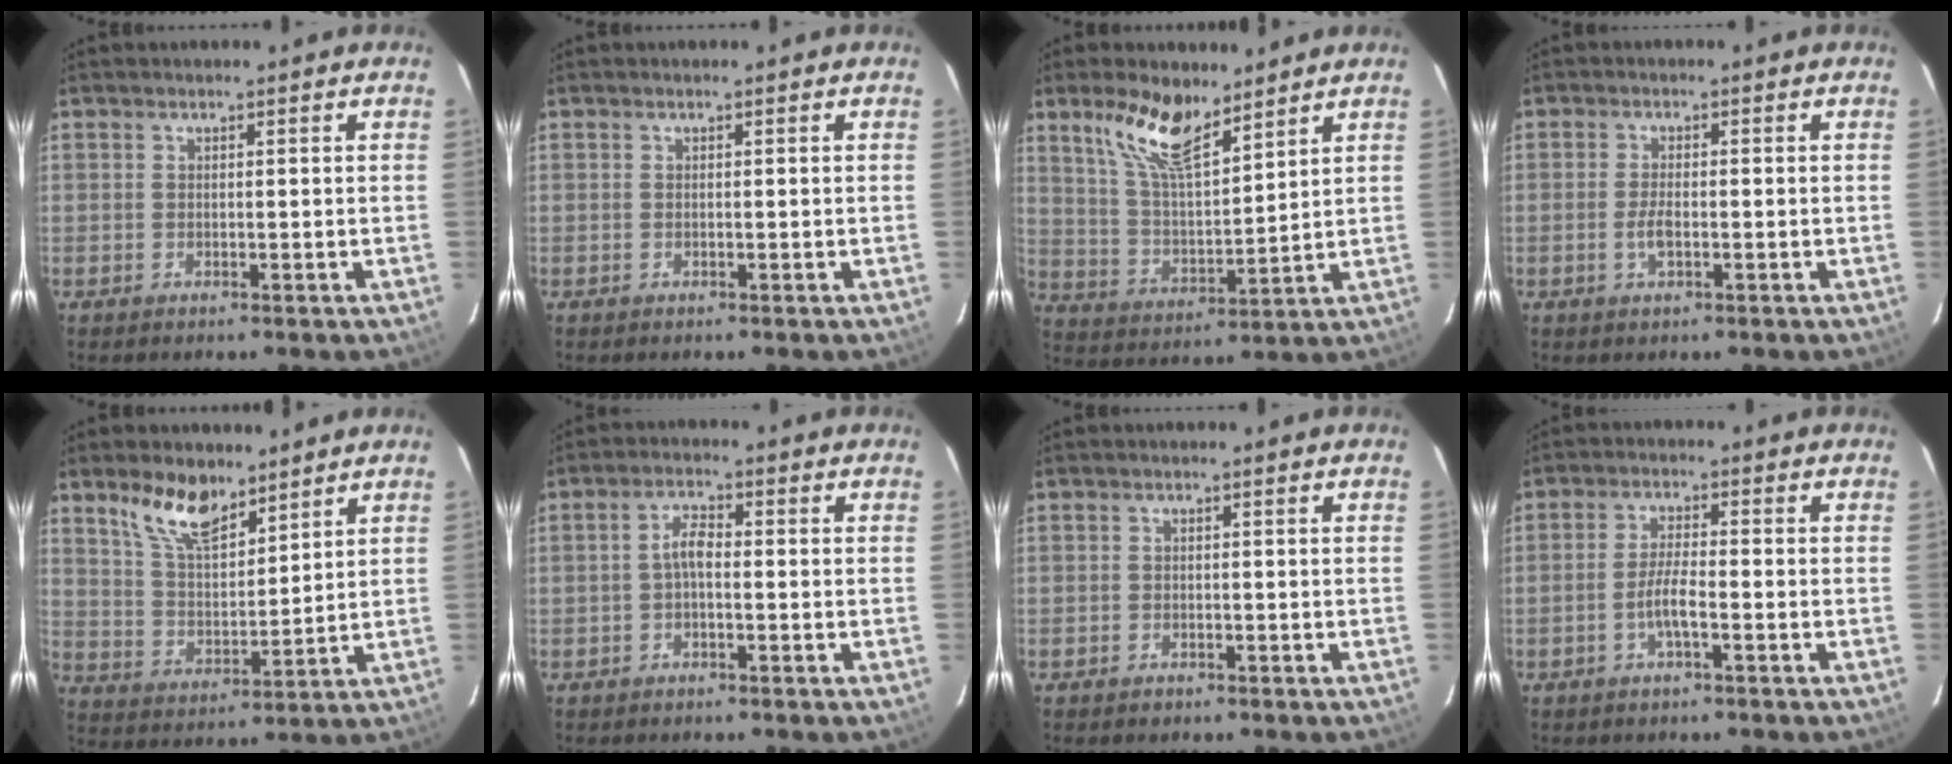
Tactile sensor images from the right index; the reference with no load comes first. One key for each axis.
{"total": 0.0}
{"total": 12.1, "fx": 8.5, "fy": 3.9, "fz": 7.6, "tx": -0.147, "ty": 0.009, "tz": 0.168}
{"total": 2.8, "fx": -0.9, "fy": 0.9, "fz": 2.4, "tx": -0.053, "ty": -0.001, "tz": -0.018}
{"total": 10.2, "fx": 7.4, "fy": 4.1, "fz": 5.7, "tx": -0.102, "ty": 0.005, "tz": 0.145}
{"total": 2.9, "fx": -0.7, "fy": 1.1, "fz": 2.5, "tx": -0.053, "ty": 0.011, "tz": -0.014}
{"total": 1.2, "fx": -0.9, "fy": 0.9, "fz": 0.2, "tx": -0.003, "ty": 0.003, "tz": -0.012}
{"total": 3.9, "fx": -1.9, "fy": 0.4, "fz": 3.4, "tx": -0.072, "ty": 0.001, "tz": -0.037}